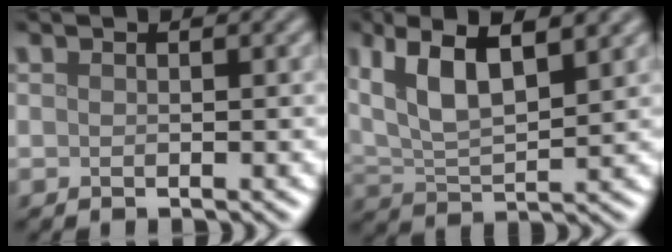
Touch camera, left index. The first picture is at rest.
{"total": 8.1, "force": [4.2, 3.0, 6.2], "torque": [-0.125, 0.014, 0.075]}